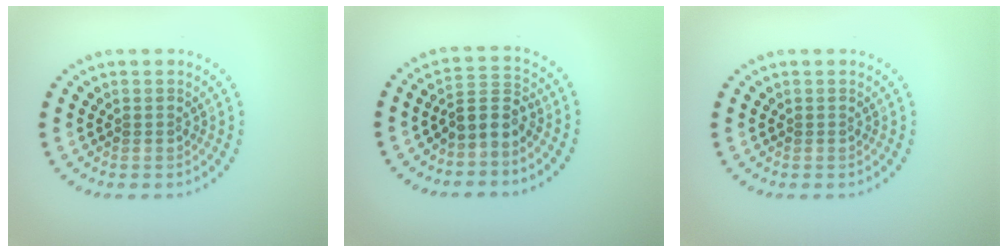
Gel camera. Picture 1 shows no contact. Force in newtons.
{"total": 2.8, "press": 2.4, "slide": 1.4}
{"total": 0.0}